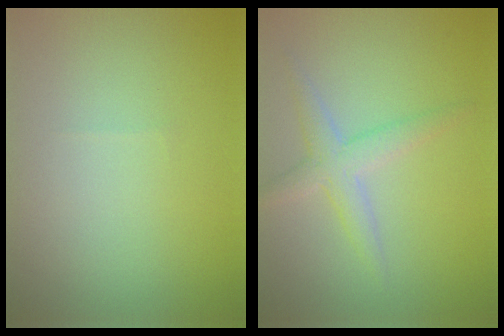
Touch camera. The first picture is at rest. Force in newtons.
{"total": 2.6, "press": 2.6, "slide": 0.1}